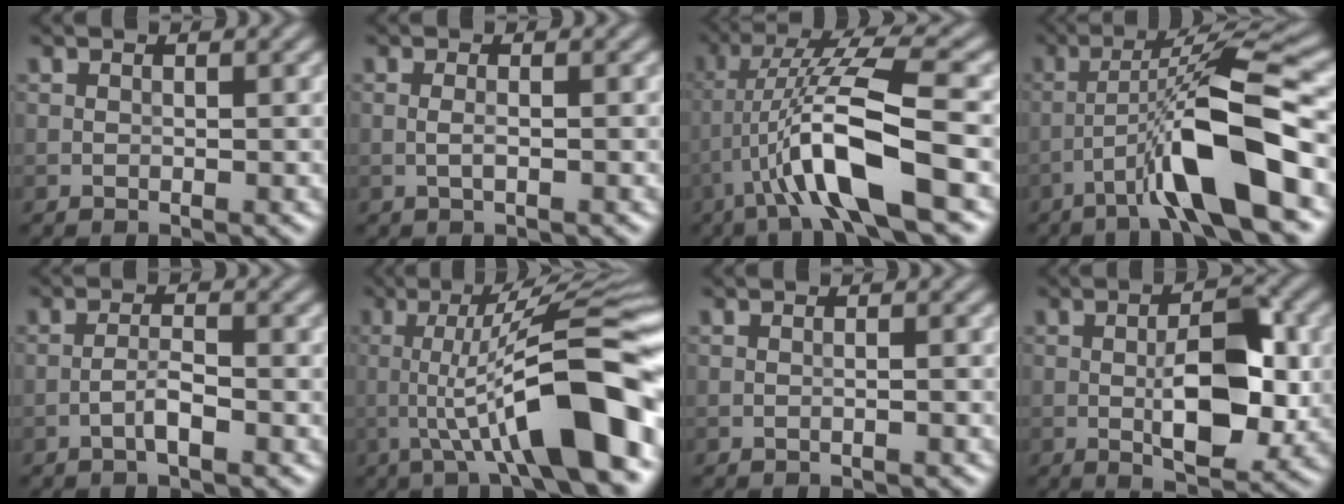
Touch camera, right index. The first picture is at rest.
{"total": 1.0, "force": [-0.2, 0.2, 0.9], "torque": [-0.019, -0.001, -0.006]}
{"total": 9.2, "force": [-3.1, 1.3, 8.6], "torque": [-0.157, 0.020, -0.057]}
{"total": 9.5, "force": [-4.3, 1.1, 8.4], "torque": [-0.140, 0.020, -0.077]}
{"total": 1.9, "force": [-1.0, 0.2, 1.5], "torque": [-0.030, 0.007, -0.023]}
{"total": 11.7, "force": [-2.9, 2.0, 11.1], "torque": [-0.156, 0.022, -0.051]}
{"total": 0.7, "force": [-0.2, 0.1, 0.6], "torque": [-0.010, -0.004, -0.011]}
{"total": 7.2, "force": [-0.7, 3.0, 6.5], "torque": [-0.109, -0.002, -0.011]}